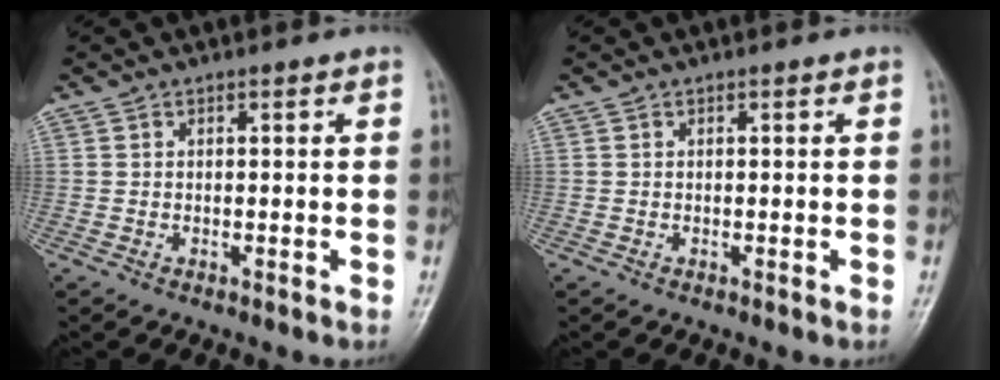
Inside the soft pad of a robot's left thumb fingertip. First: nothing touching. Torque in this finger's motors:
{"motor_torque": [0.01, 0.01, -0.02, 0.02, 0.00]}